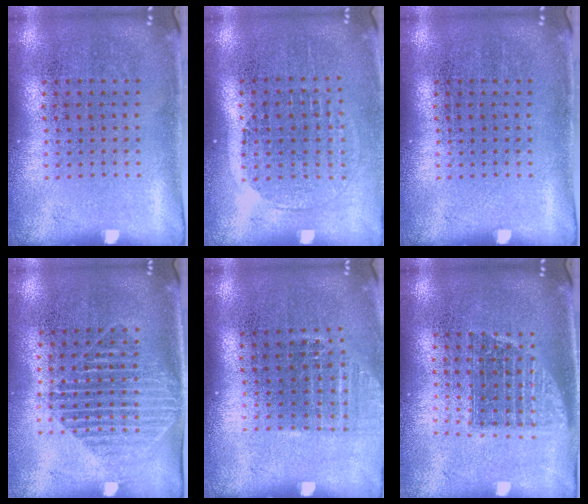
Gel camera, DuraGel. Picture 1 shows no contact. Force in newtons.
{"total": 1.5, "press": 1.3, "slide": 0.7}
{"total": 0.0}
{"total": 1.5, "press": 1.3, "slide": 0.8}
{"total": 1.0, "press": 0.9, "slide": 0.5}
{"total": 1.3, "press": 1.1, "slide": 0.8}